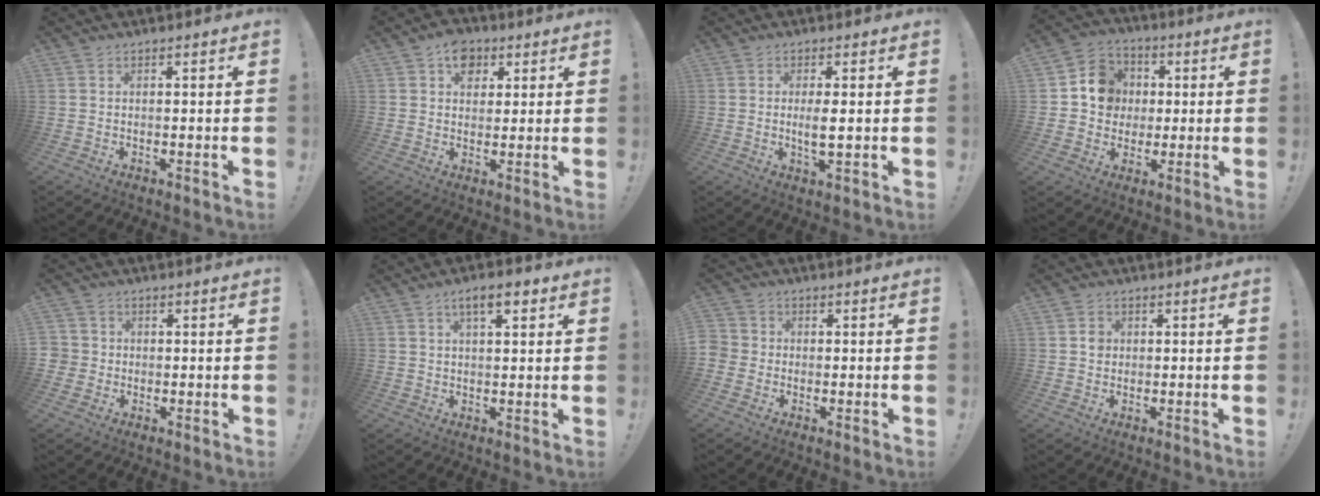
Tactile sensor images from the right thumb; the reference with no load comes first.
{"total": 7.4, "force": [3.5, 5.7, 3.1], "torque": [-0.040, -0.009, 0.067]}
{"total": 4.0, "force": [0.1, 0.9, 3.9], "torque": [-0.068, -0.010, -0.002]}
{"total": 11.4, "force": [1.4, 10.6, 4.0], "torque": [-0.046, 0.009, 0.034]}
{"total": 3.0, "force": [-0.7, 2.8, 0.8], "torque": [-0.012, 0.009, -0.011]}
{"total": 6.1, "force": [3.0, 2.1, 4.9], "torque": [-0.068, -0.005, 0.045]}
{"total": 3.0, "force": [-1.2, 2.6, 1.1], "torque": [-0.029, 0.011, -0.022]}
{"total": 2.6, "force": [-0.1, 2.3, 1.1], "torque": [0.003, -0.003, -0.006]}